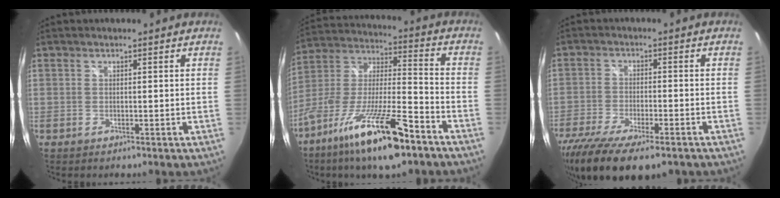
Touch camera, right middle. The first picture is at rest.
{"total": 20.5, "force": [-12.6, 4.4, 15.6], "torque": [-0.297, -0.035, -0.230]}
{"total": 17.8, "force": [-12.8, 5.6, 11.0], "torque": [-0.235, -0.069, -0.209]}